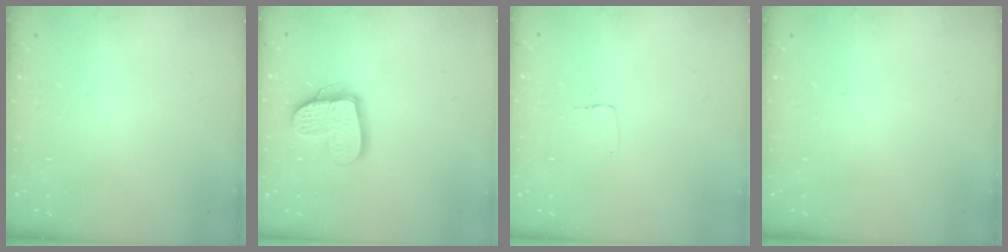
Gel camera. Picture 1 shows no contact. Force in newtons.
{"total": 14.8, "press": 14.7, "slide": 1.3}
{"total": 3.3, "press": 3.3, "slide": 0.1}
{"total": 0.0}